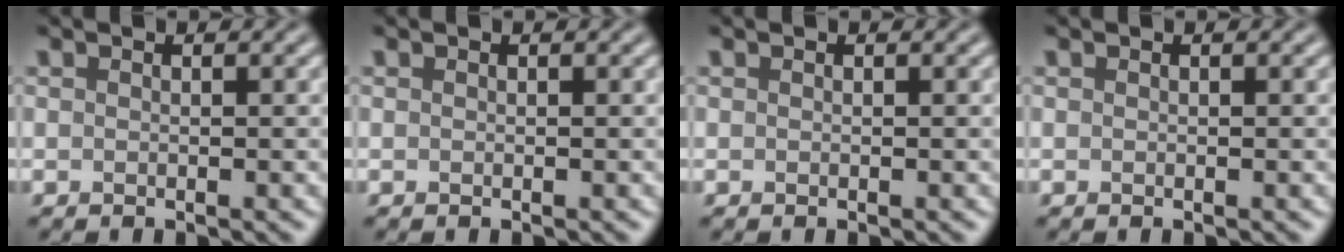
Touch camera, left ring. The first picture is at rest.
{"total": 0.0}
{"total": 0.0}
{"total": 0.0}